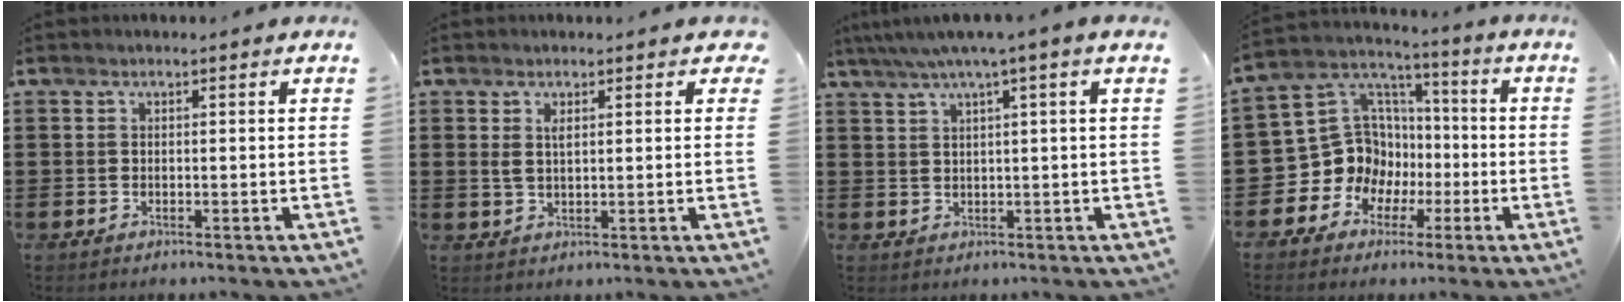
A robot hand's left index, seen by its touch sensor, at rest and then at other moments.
{"total": 2.6, "force": [1.0, 1.3, 2.0], "torque": [-0.034, 0.004, 0.015]}
{"total": 3.0, "force": [1.4, -0.2, 2.6], "torque": [-0.054, 0.000, 0.022]}
{"total": 11.8, "force": [-2.0, 11.1, 3.7], "torque": [-0.117, -0.007, -0.028]}